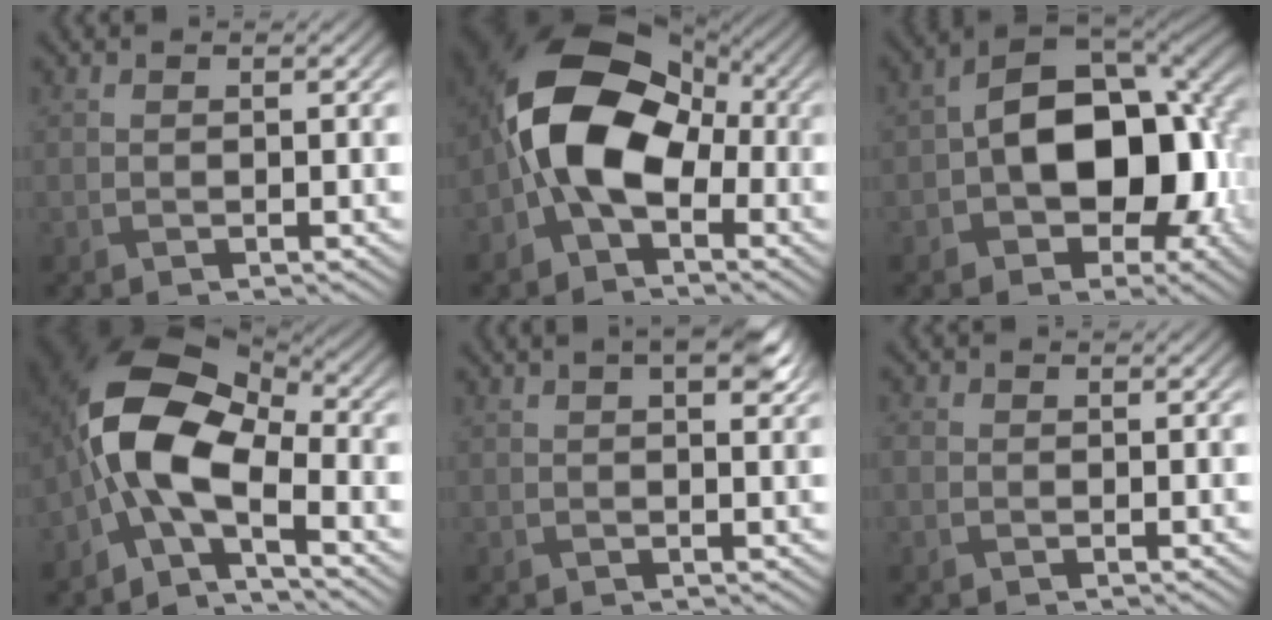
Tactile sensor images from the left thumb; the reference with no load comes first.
{"total": 13.4, "force": [-1.9, 8.6, 10.2], "torque": [-0.194, 0.012, -0.054]}
{"total": 14.4, "force": [-1.3, 9.4, 10.8], "torque": [-0.172, -0.006, -0.018]}
{"total": 11.8, "force": [-3.4, 5.8, 9.7], "torque": [-0.191, 0.008, -0.084]}
{"total": 5.2, "force": [2.7, 2.0, 3.9], "torque": [-0.054, 0.004, 0.032]}
{"total": 1.1, "force": [-0.2, 1.0, 0.4], "torque": [-0.006, -0.004, -0.005]}